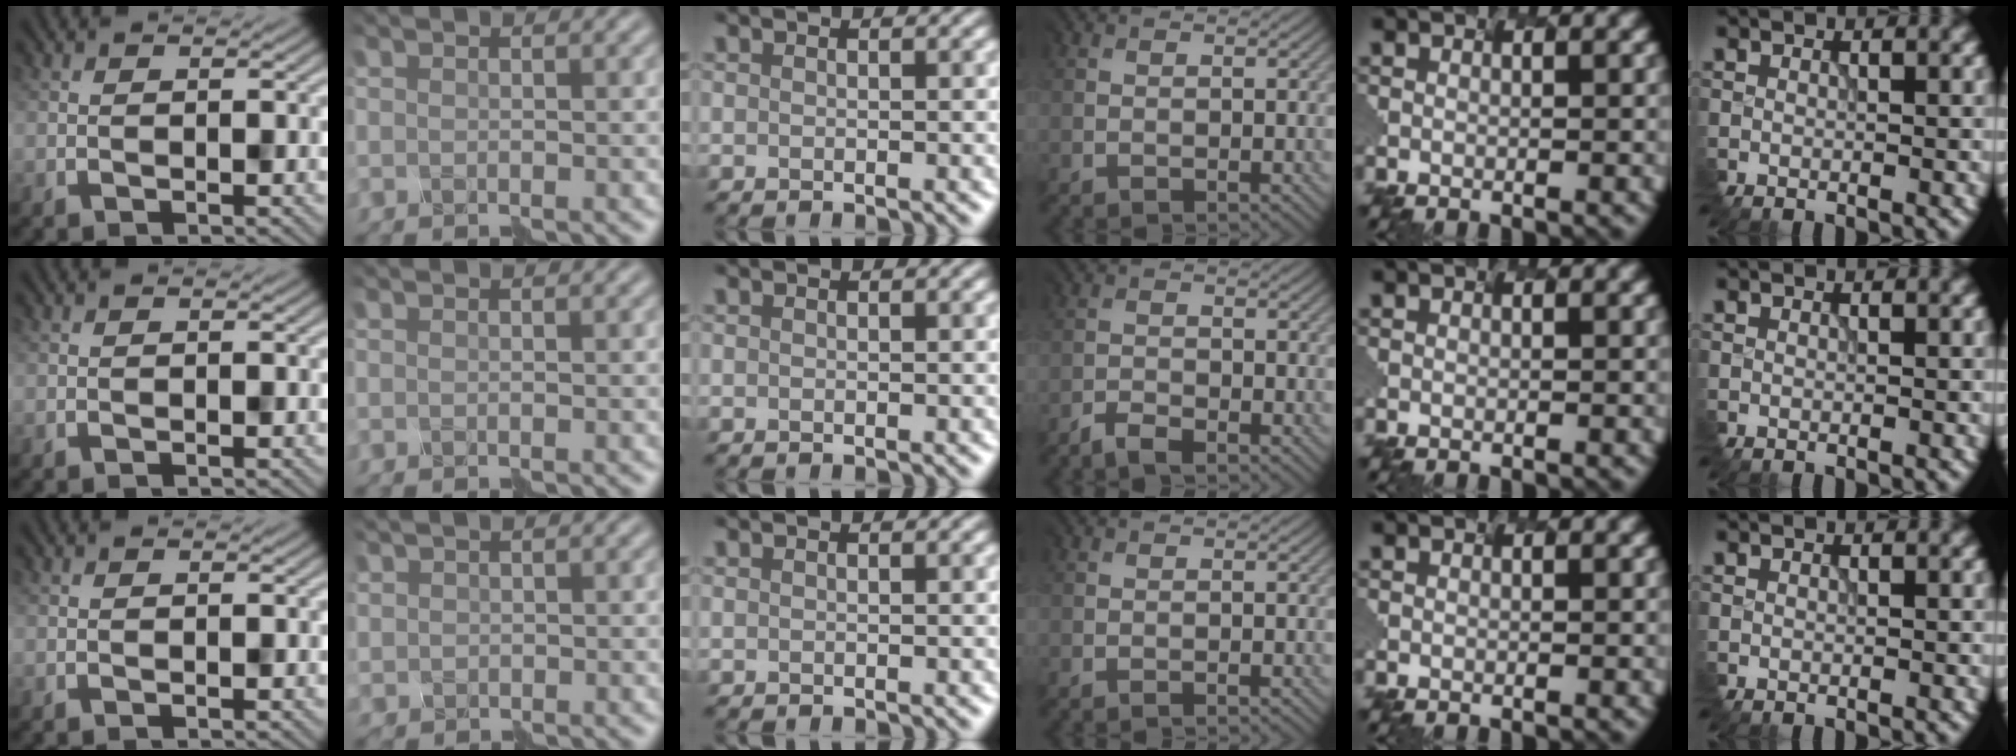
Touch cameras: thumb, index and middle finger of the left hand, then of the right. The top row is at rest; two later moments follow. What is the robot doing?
{"motion": "assemble", "object": "hinged jar"}